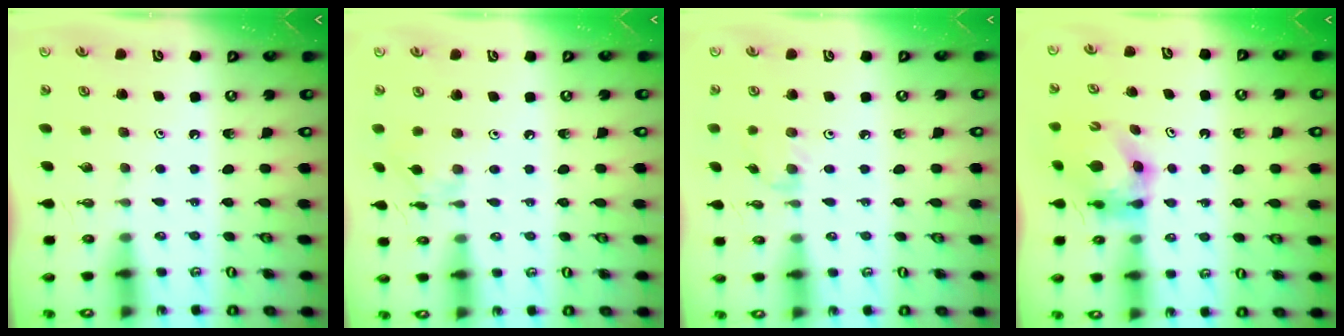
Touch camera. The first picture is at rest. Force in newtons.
{"total": 2.4, "press": 2.4, "slide": 0.2}
{"total": 2.1, "press": 2.1, "slide": 0.4}
{"total": 5.7, "press": 5.6, "slide": 0.6}